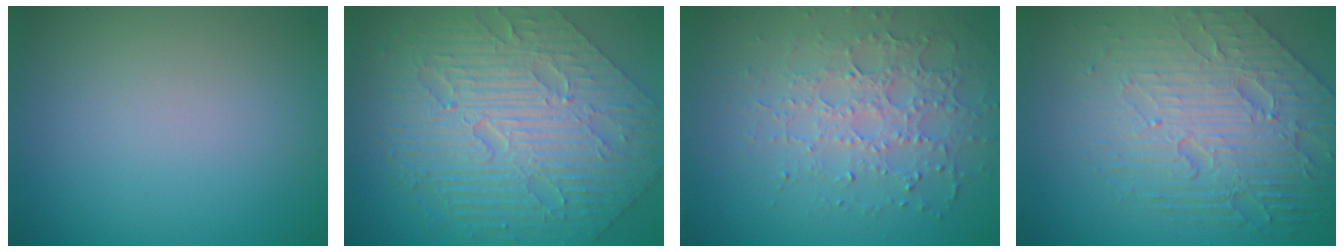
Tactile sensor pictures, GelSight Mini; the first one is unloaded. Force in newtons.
{"total": 10.4, "press": 7.1, "slide": 7.6}
{"total": 4.0, "press": 3.8, "slide": 1.4}
{"total": 7.9, "press": 5.7, "slide": 5.5}